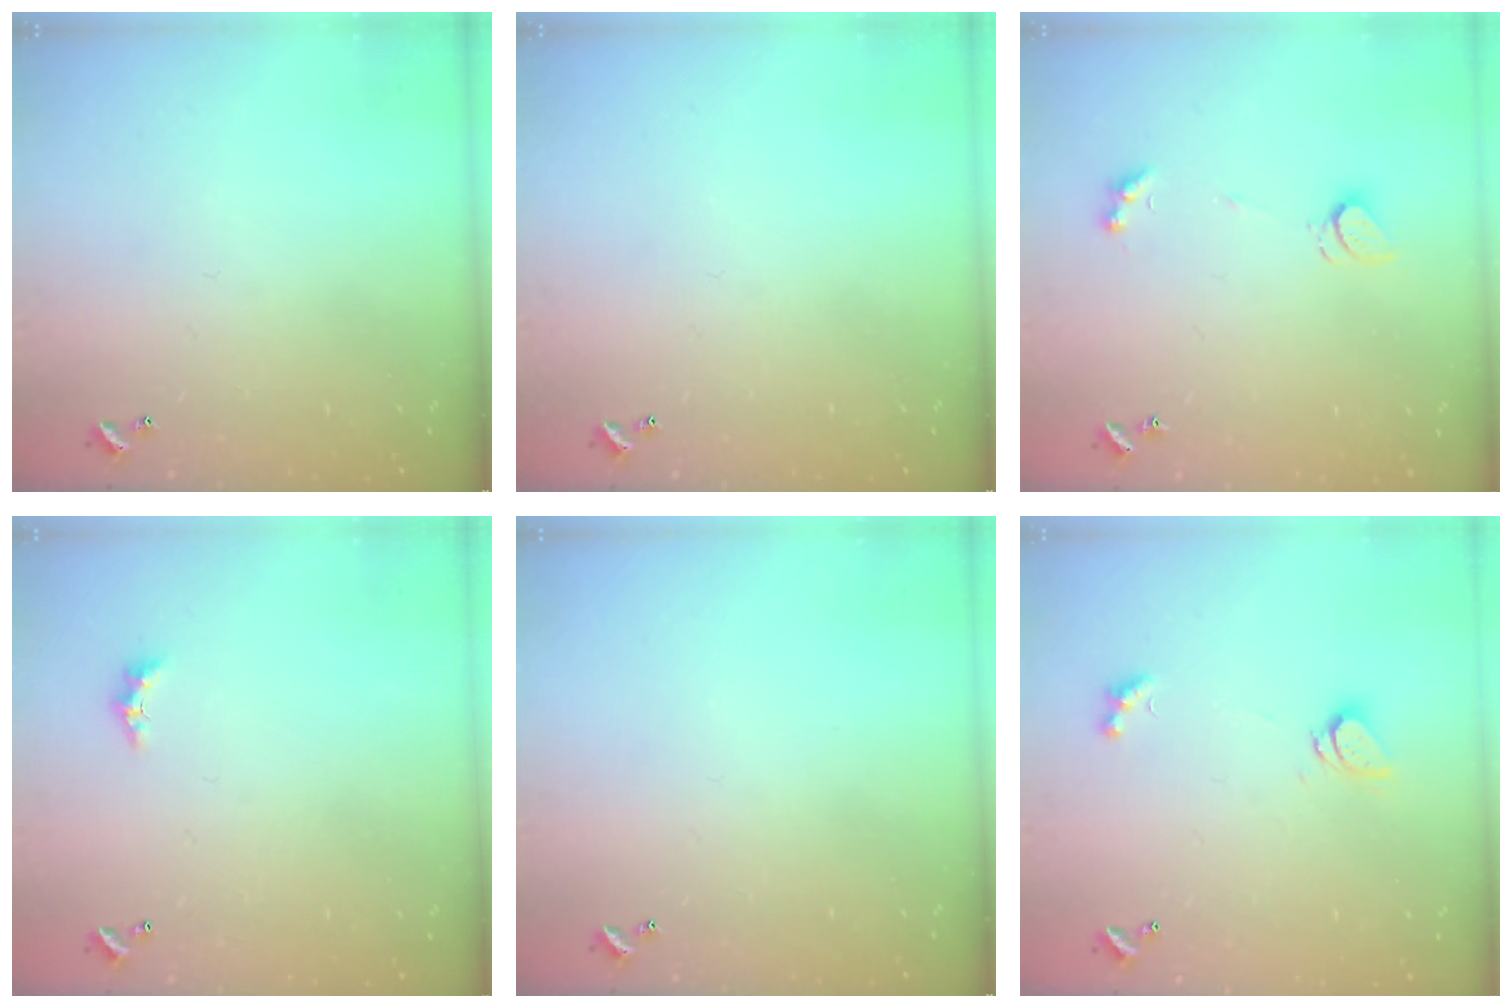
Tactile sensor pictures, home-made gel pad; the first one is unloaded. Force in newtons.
{"total": 0.0}
{"total": 2.4, "press": 2.3, "slide": 0.6}
{"total": 2.2, "press": 2.2, "slide": 0.6}
{"total": 0.0}
{"total": 1.6, "press": 1.6, "slide": 0.2}